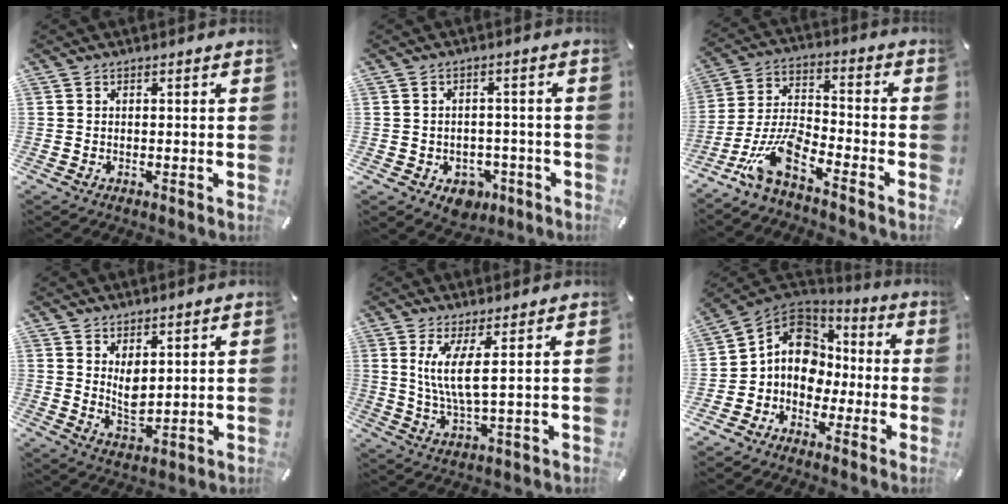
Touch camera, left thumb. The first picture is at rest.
{"total": 5.1, "force": [-2.3, 4.2, 1.8], "torque": [-0.020, 0.017, -0.039]}
{"total": 11.6, "force": [-7.6, 4.3, 7.6], "torque": [-0.164, 0.020, -0.143]}
{"total": 5.1, "force": [2.4, 2.7, 3.5], "torque": [-0.063, -0.019, 0.041]}
{"total": 7.7, "force": [2.6, 1.2, 7.1], "torque": [-0.155, -0.008, 0.042]}
{"total": 11.3, "force": [-0.4, 10.3, 4.6], "torque": [-0.095, 0.008, -0.003]}